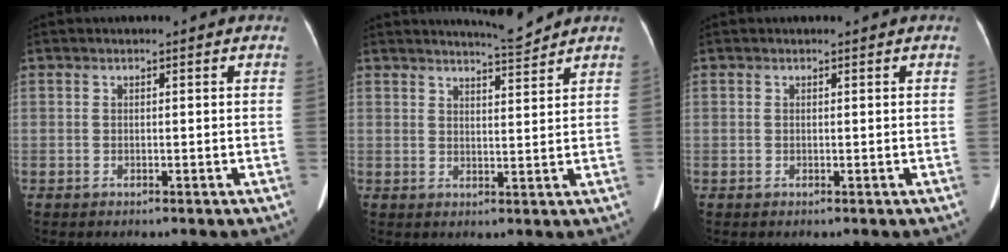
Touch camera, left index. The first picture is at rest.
{"total": 4.0, "force": [3.9, -0.7, 0.6], "torque": [-0.016, -0.012, 0.062]}
{"total": 0.0}